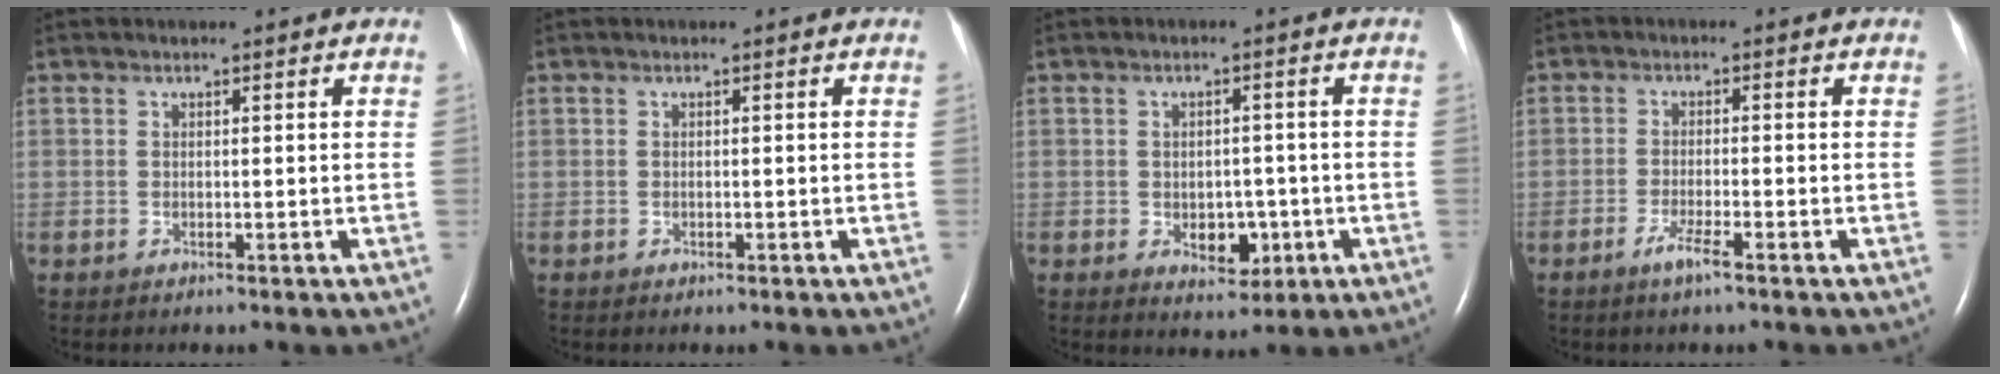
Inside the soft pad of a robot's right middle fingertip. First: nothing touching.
{"total": 0.0}
{"total": 4.4, "force": [-1.3, 2.9, 3.1], "torque": [-0.038, 0.004, -0.008]}
{"total": 2.8, "force": [-1.9, 0.0, 2.2], "torque": [-0.049, -0.006, -0.037]}